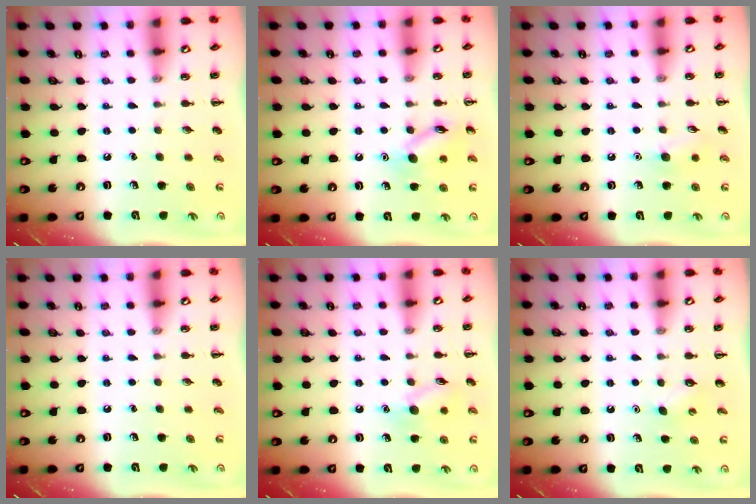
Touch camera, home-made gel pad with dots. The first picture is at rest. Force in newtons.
{"total": 11.3, "press": 11.2, "slide": 1.0}
{"total": 7.0, "press": 6.8, "slide": 1.8}
{"total": 0.0}
{"total": 9.5, "press": 9.5, "slide": 1.1}
{"total": 2.8, "press": 2.7, "slide": 0.8}